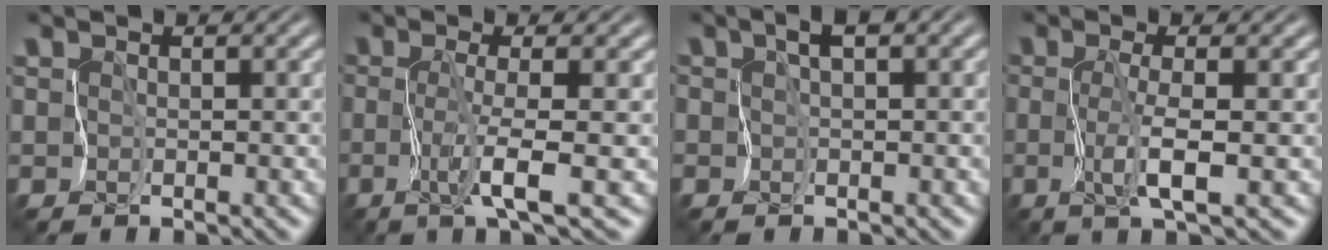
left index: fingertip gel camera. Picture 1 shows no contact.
{"total": 2.8, "force": [-0.8, -0.4, 2.6], "torque": [-0.056, -0.005, -0.018]}
{"total": 2.7, "force": [0.9, 1.1, 2.4], "torque": [-0.042, 0.007, 0.009]}
{"total": 2.4, "force": [-0.5, -0.4, 2.4], "torque": [-0.056, -0.006, -0.009]}